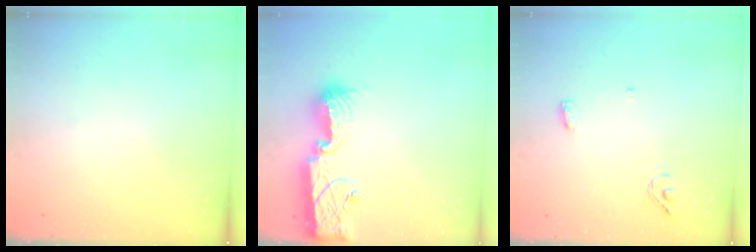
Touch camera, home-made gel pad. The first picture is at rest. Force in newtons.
{"total": 13.4, "press": 13.2, "slide": 2.3}
{"total": 4.4, "press": 4.3, "slide": 0.9}